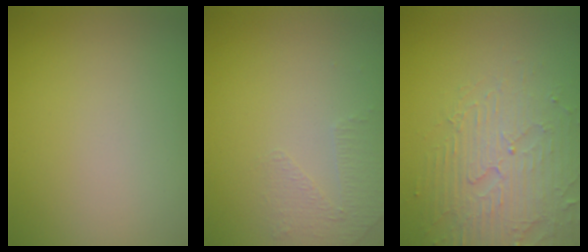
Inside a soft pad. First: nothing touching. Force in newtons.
{"total": 1.4, "press": 0.8, "slide": 1.1}
{"total": 4.5, "press": 4.3, "slide": 1.3}